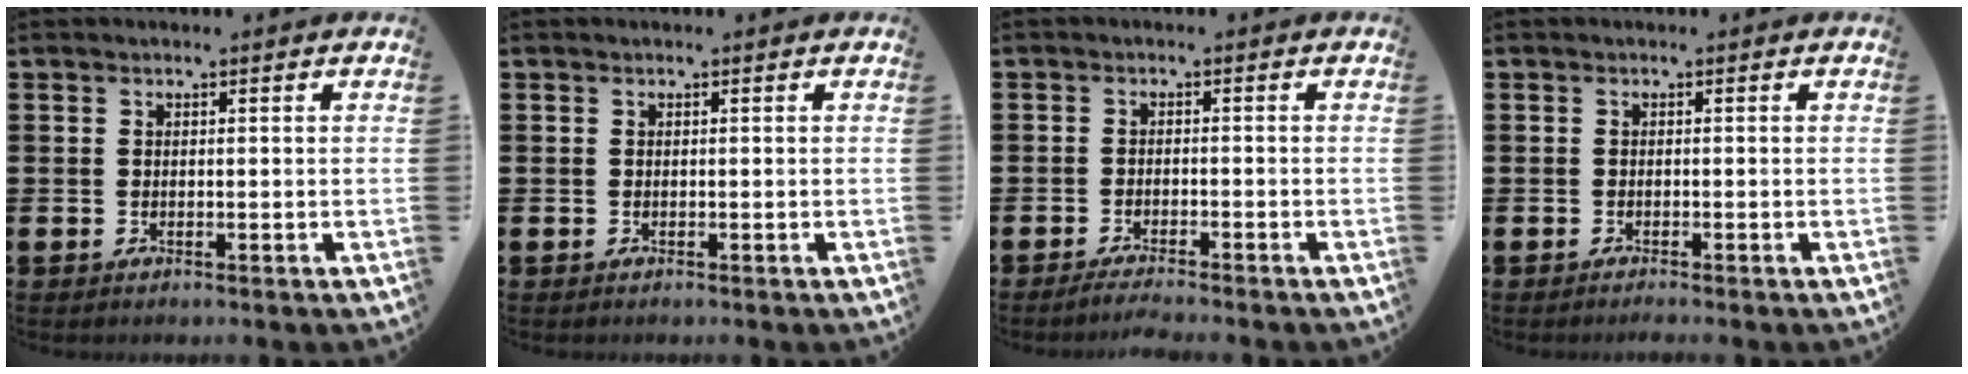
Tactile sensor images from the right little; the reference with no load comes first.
{"total": 0.0}
{"total": 1.8, "force": [-1.6, -0.2, 0.6], "torque": [-0.010, 0.003, -0.032]}
{"total": 0.6, "force": [-0.5, 0.0, 0.3], "torque": [-0.006, -0.004, -0.009]}